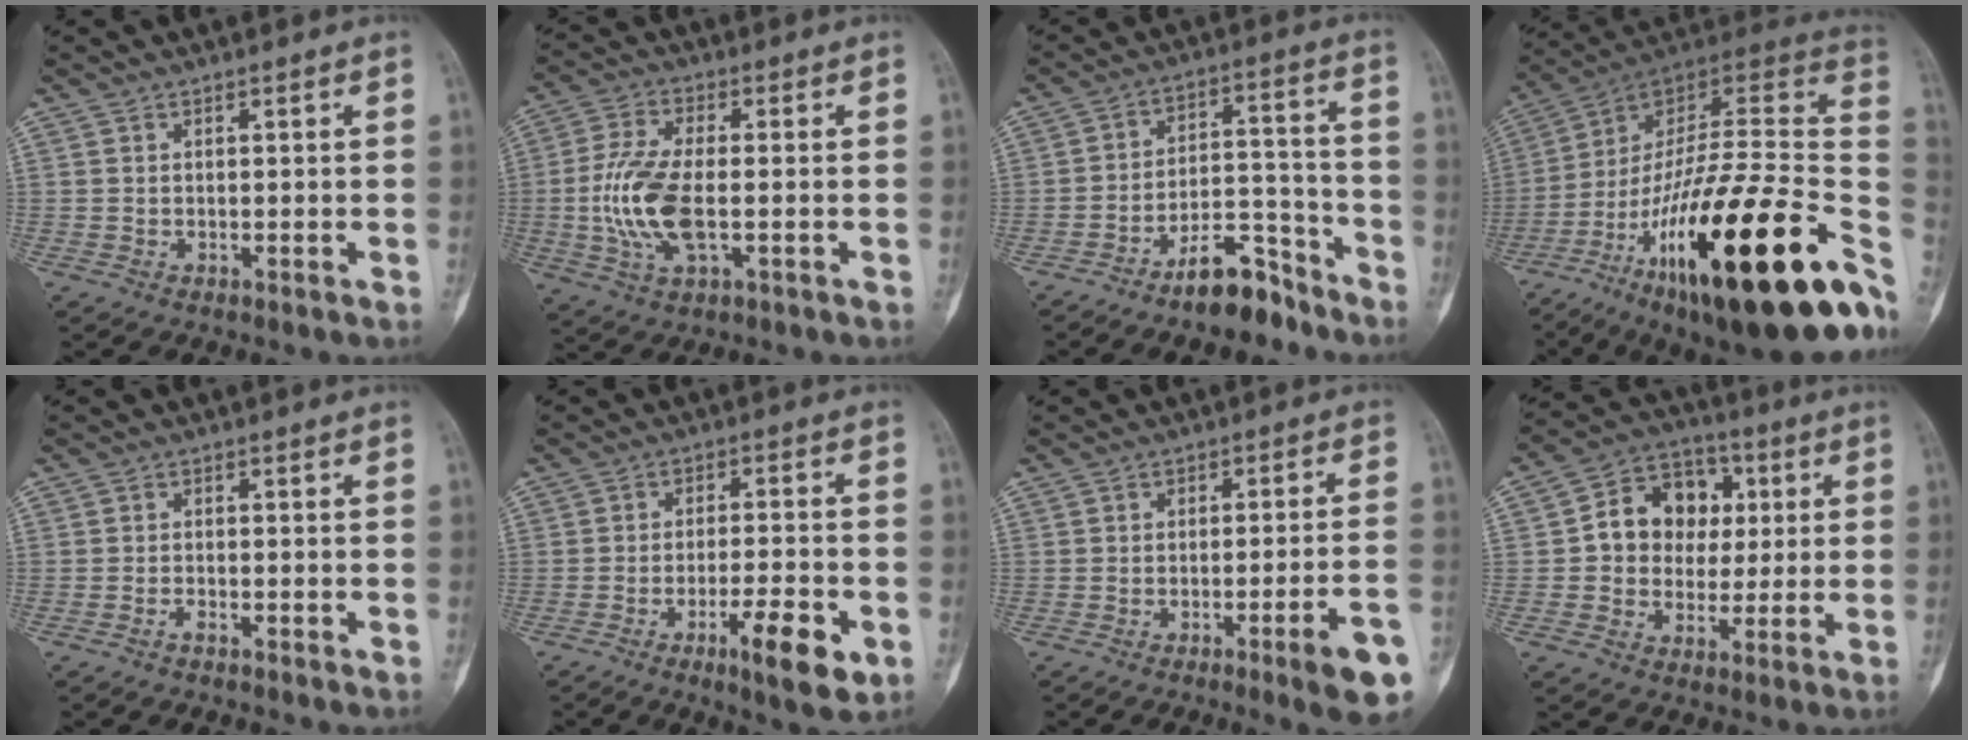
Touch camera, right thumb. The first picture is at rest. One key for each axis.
{"total": 12.0, "fx": -1.8, "fy": 5.2, "fz": 10.7, "tx": -0.240, "ty": 0.005, "tz": -0.033}
{"total": 10.5, "fx": -8.1, "fy": 4.1, "fz": 5.4, "tx": -0.067, "ty": 0.081, "tz": -0.138}
{"total": 38.8, "fx": -14.2, "fy": 10.6, "fz": 34.5, "tx": -0.464, "ty": 0.063, "tz": -0.230}
{"total": 1.1, "fx": -1.0, "fy": 0.2, "fz": 0.5, "tx": -0.009, "ty": 0.005, "tz": -0.018}
{"total": 9.7, "fx": -4.4, "fy": 2.2, "fz": 8.4, "tx": -0.129, "ty": 0.011, "tz": -0.064}
{"total": 9.9, "fx": -4.9, "fy": 0.7, "fz": 8.6, "tx": -0.109, "ty": 0.018, "tz": -0.063}
{"total": 12.6, "fx": 1.6, "fy": 10.5, "fz": 6.7, "tx": -0.053, "ty": 0.015, "tz": 0.020}